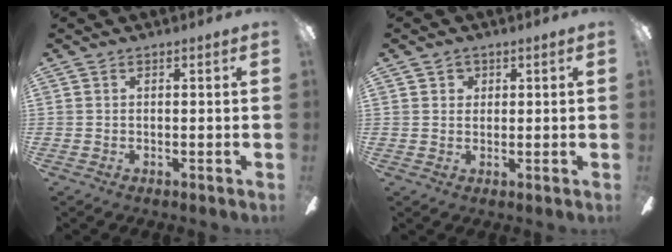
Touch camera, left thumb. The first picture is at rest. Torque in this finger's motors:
{"motor_torque": [-0.28, -0.20, 0.00, 0.04, 0.00]}